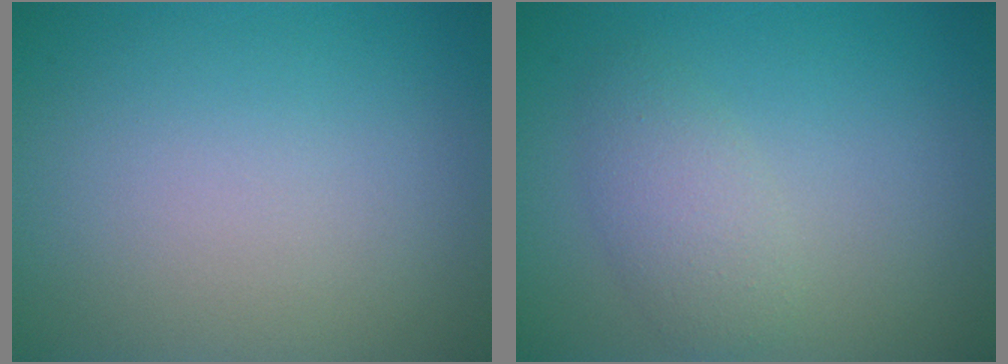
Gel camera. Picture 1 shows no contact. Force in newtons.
{"total": 2.5, "press": 2.5, "slide": 0.0}